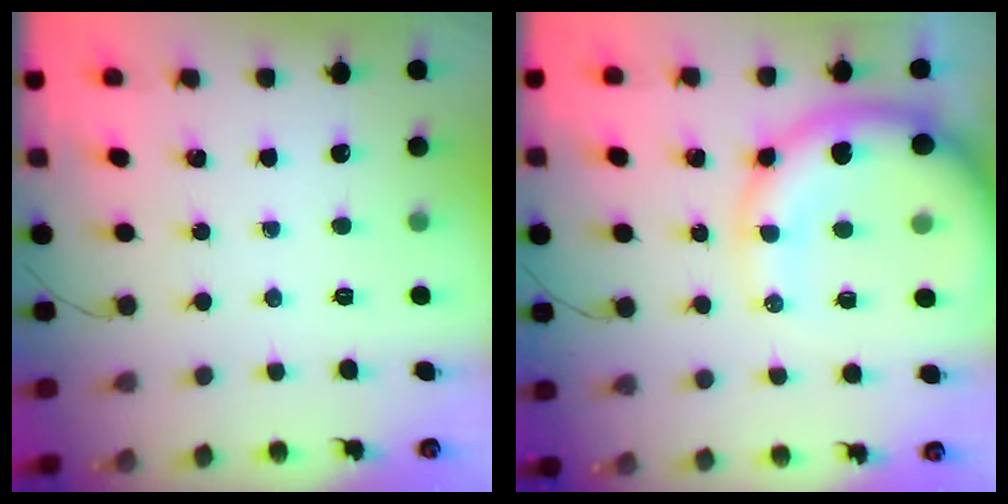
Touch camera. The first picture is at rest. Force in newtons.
{"total": 16.3, "press": 16.0, "slide": 3.1}